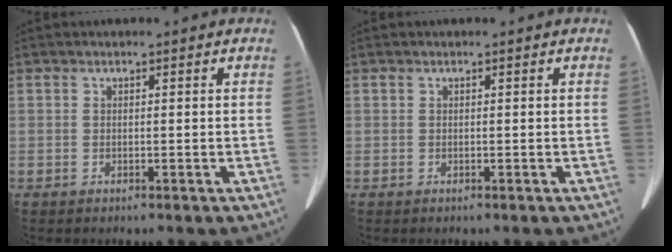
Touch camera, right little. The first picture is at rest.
{"total": 0.0}